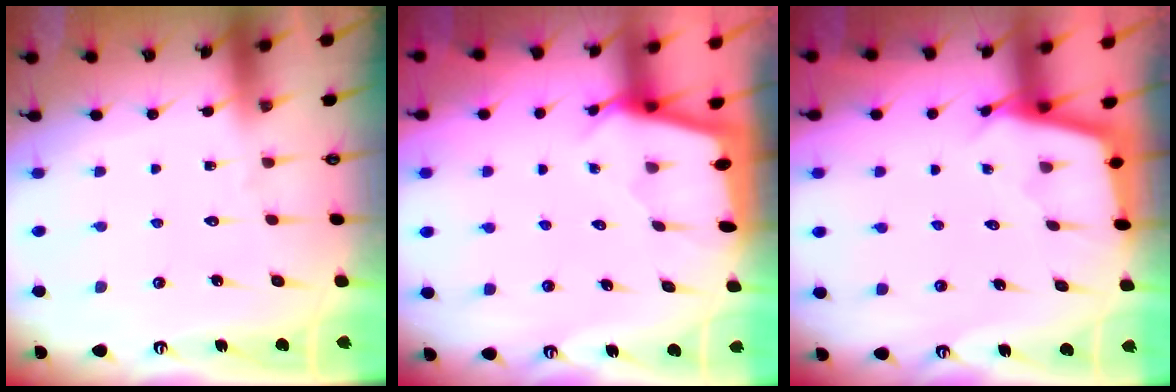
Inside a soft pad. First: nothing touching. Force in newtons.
{"total": 2.3, "press": 2.3, "slide": 0.3}
{"total": 2.3, "press": 2.3, "slide": 0.2}